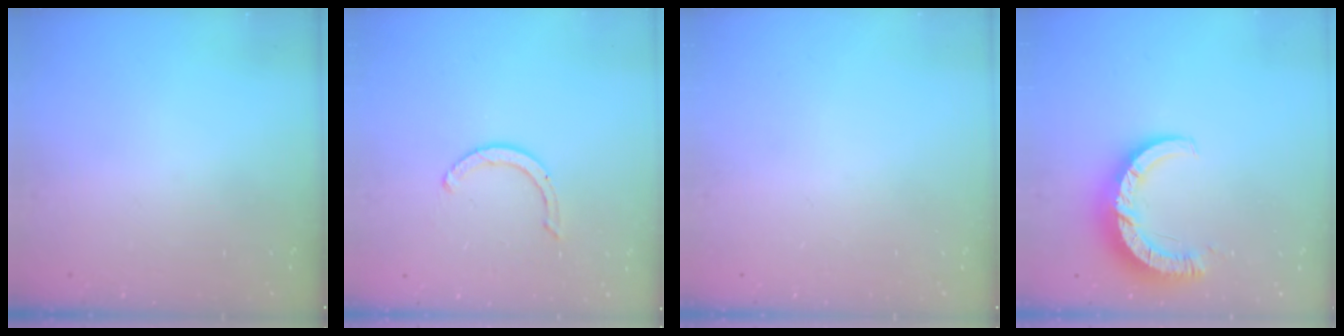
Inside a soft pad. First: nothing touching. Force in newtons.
{"total": 3.8, "press": 3.8, "slide": 0.3}
{"total": 0.0}
{"total": 9.0, "press": 9.0, "slide": 0.9}